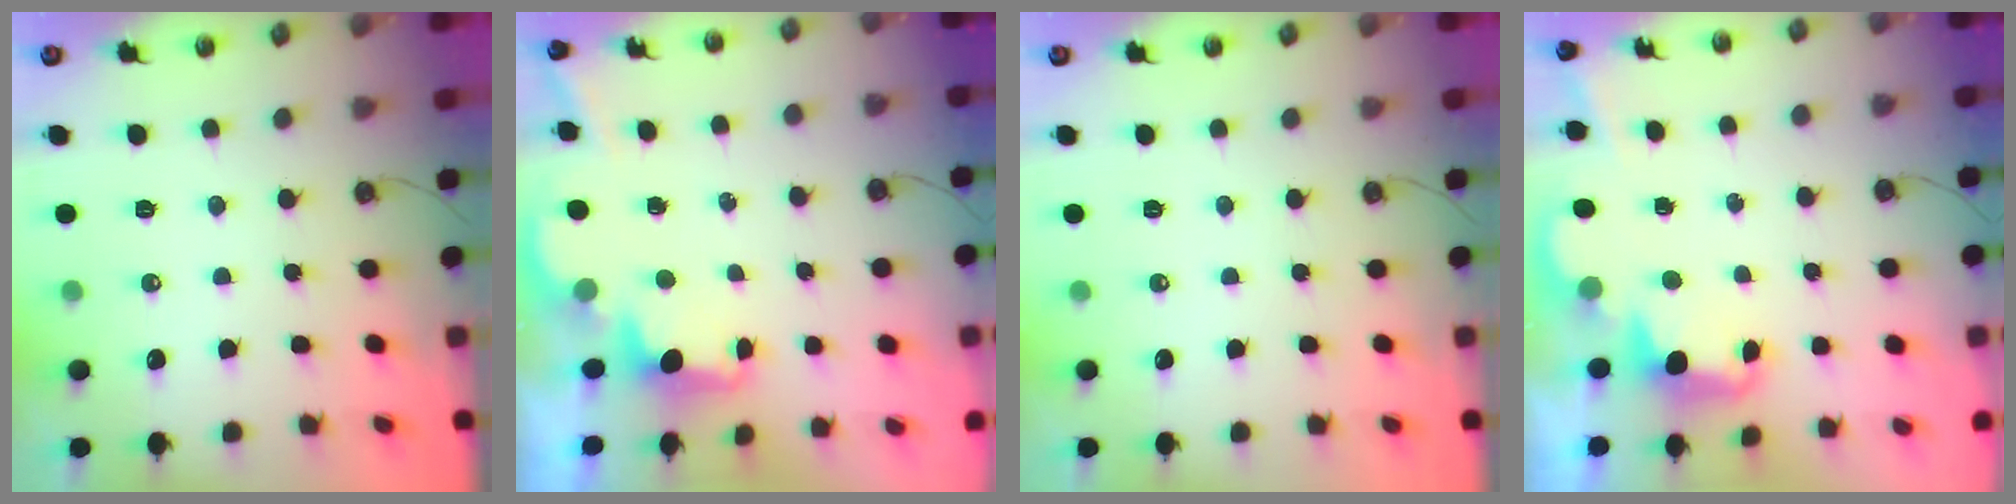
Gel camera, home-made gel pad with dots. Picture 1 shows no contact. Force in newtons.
{"total": 2.1, "press": 1.9, "slide": 0.8}
{"total": 0.0}
{"total": 2.5, "press": 2.5, "slide": 0.5}